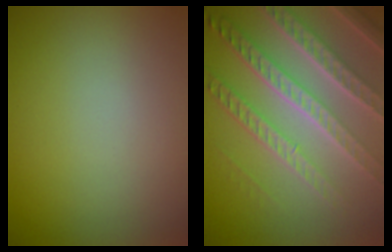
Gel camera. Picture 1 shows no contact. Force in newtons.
{"total": 8.0, "press": 5.5, "slide": 5.9}